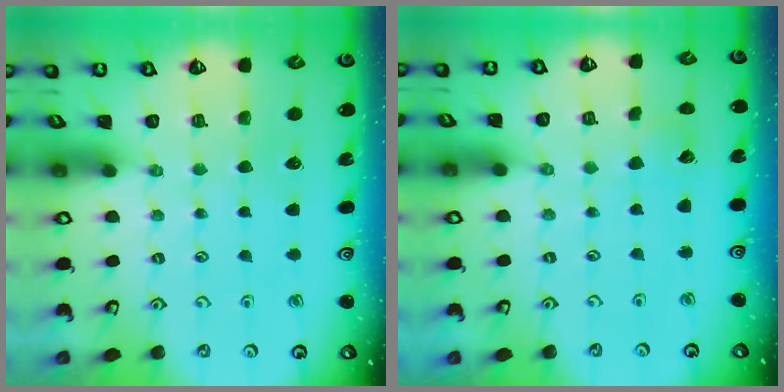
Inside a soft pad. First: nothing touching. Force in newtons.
{"total": 2.4, "press": 2.3, "slide": 0.3}